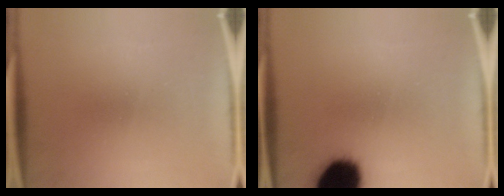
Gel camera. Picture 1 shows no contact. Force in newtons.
{"total": 19.6}